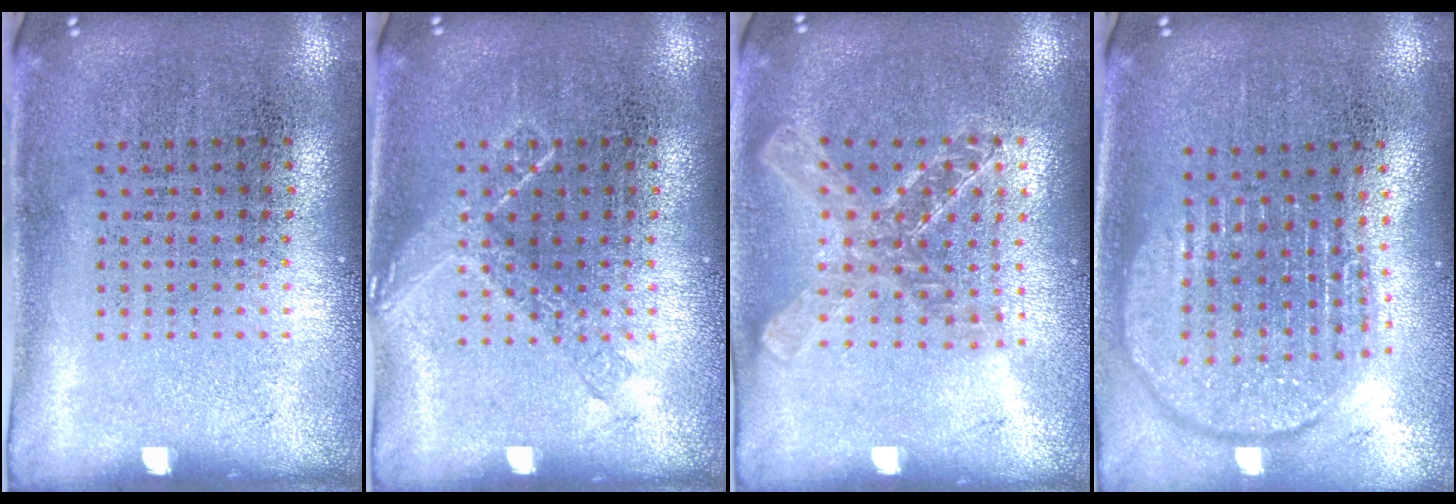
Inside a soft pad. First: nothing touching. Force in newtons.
{"total": 1.8, "press": 1.8, "slide": 0.4}
{"total": 1.6, "press": 1.4, "slide": 0.7}
{"total": 1.8, "press": 1.6, "slide": 1.0}